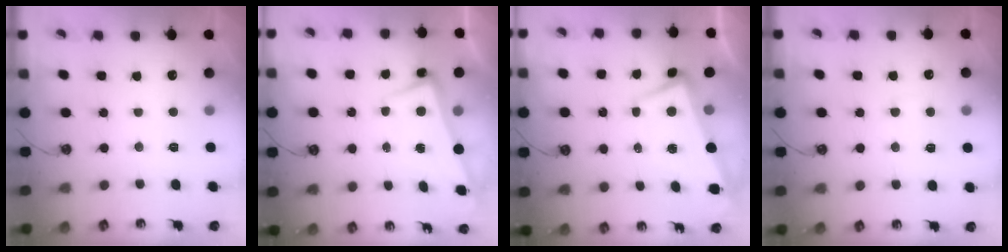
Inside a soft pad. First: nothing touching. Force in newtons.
{"total": 2.3, "press": 2.1, "slide": 0.9}
{"total": 1.6, "press": 1.3, "slide": 0.9}
{"total": 1.5, "press": 1.4, "slide": 0.5}